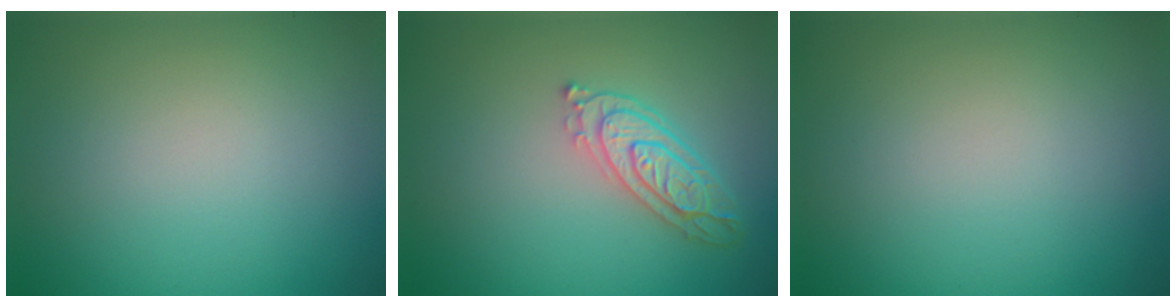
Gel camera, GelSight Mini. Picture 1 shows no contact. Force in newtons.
{"total": 3.4, "press": 3.2, "slide": 1.0}
{"total": 0.0}